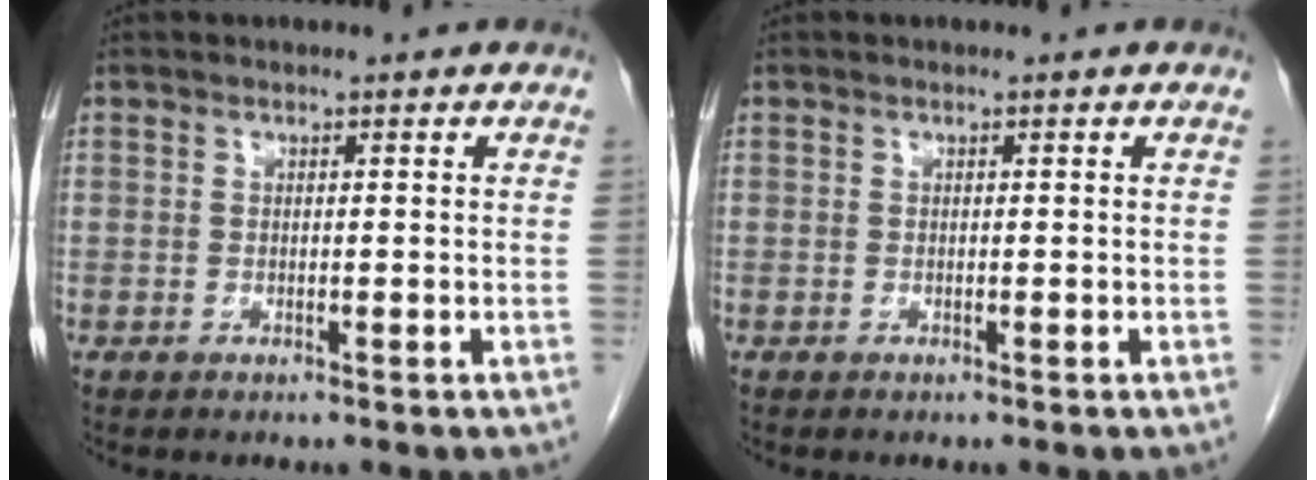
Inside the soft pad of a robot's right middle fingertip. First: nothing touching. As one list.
[{"total": 0.0}]